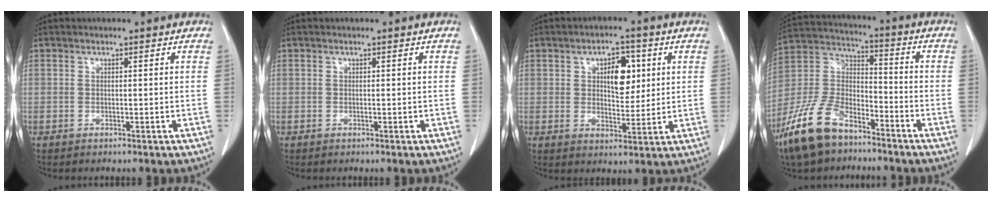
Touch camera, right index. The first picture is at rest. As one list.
[{"total": 0.0}, {"total": 6.6, "force": [2.0, 3.2, 5.4], "torque": [-0.082, 0.008, 0.036]}, {"total": 14.1, "force": [-9.9, 6.4, 7.8], "torque": [-0.180, 0.005, -0.196]}]